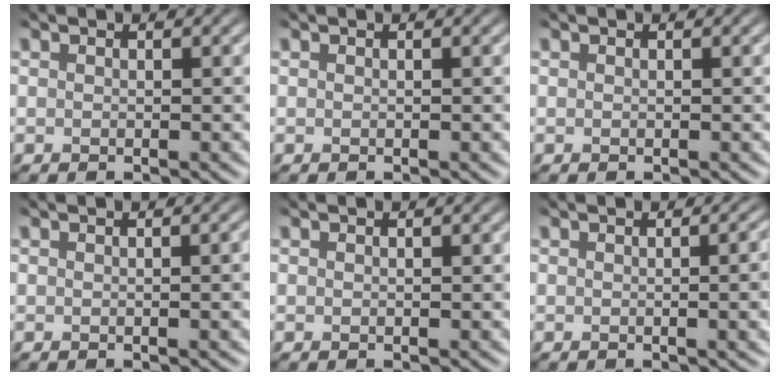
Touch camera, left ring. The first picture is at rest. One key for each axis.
{"total": 0.0}
{"total": 0.0}
{"total": 3.3, "fx": 0.5, "fy": 1.5, "fz": 3.0, "tx": -0.017, "ty": 0.013, "tz": -0.008}
{"total": 0.0}
{"total": 8.4, "fx": 1.2, "fy": 4.3, "fz": 7.2, "tx": -0.033, "ty": 0.045, "tz": -0.003}